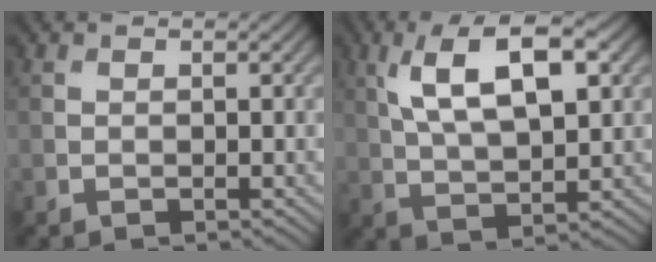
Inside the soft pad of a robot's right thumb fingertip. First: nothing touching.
{"total": 11.0, "force": [4.1, 4.4, 9.2], "torque": [-0.170, 0.008, 0.072]}